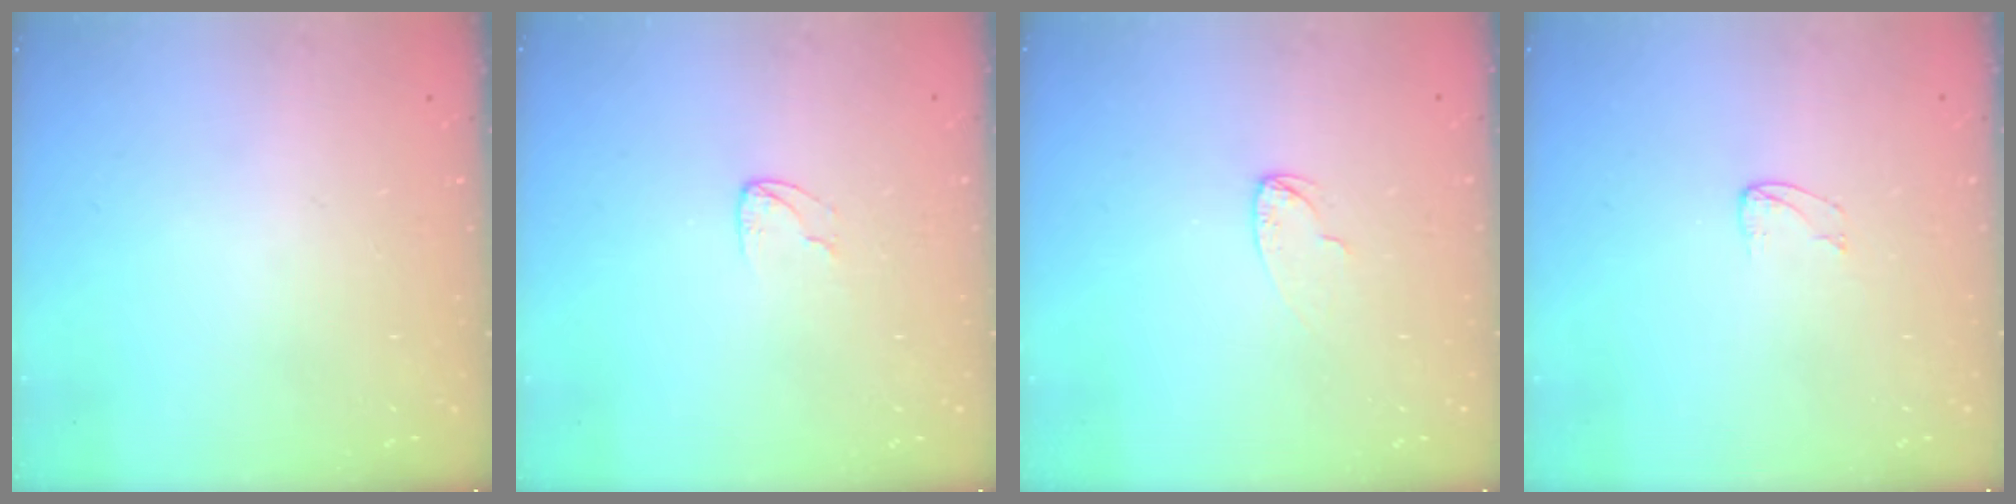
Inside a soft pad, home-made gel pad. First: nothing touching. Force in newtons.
{"total": 3.3, "press": 3.3, "slide": 0.3}
{"total": 4.1, "press": 4.1, "slide": 0.4}
{"total": 3.1, "press": 3.1, "slide": 0.2}